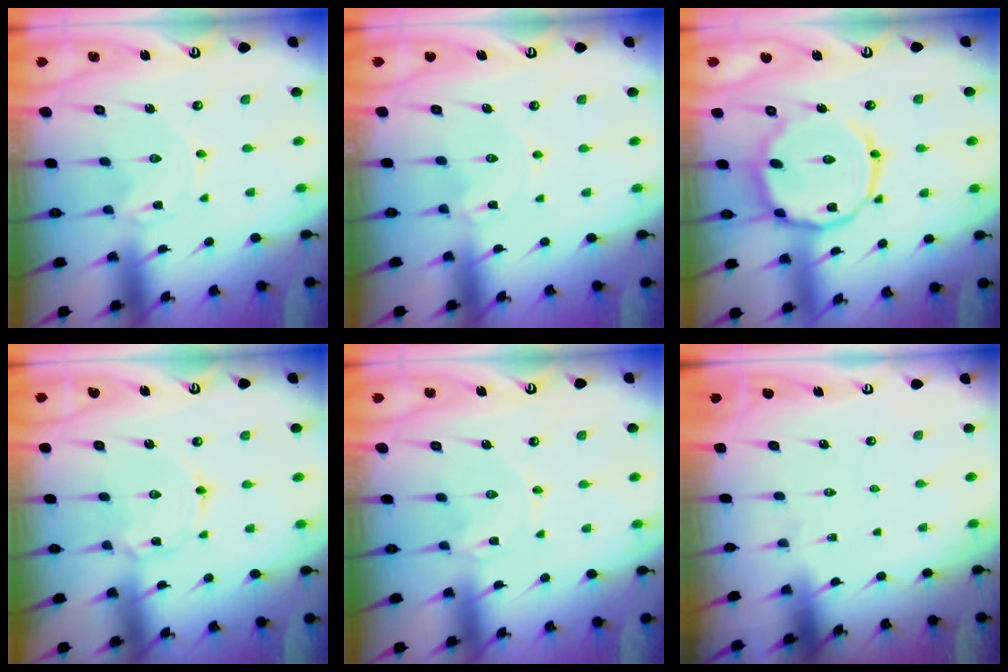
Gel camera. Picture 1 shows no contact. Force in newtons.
{"total": 0.7, "press": 0.6, "slide": 0.3}
{"total": 17.1, "press": 17.1, "slide": 1.2}
{"total": 2.4, "press": 2.4, "slide": 0.1}
{"total": 1.2, "press": 1.2, "slide": 0.3}
{"total": 0.0}